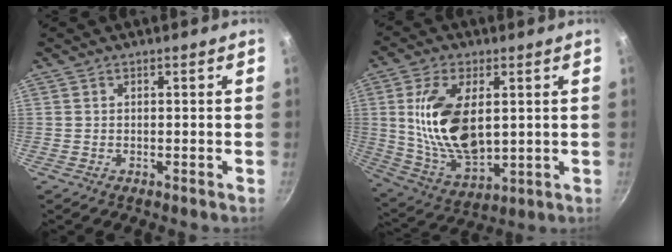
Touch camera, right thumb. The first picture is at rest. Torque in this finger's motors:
{"motor_torque": [-0.72, 1.51, 1.52, 0.82, 0.21]}